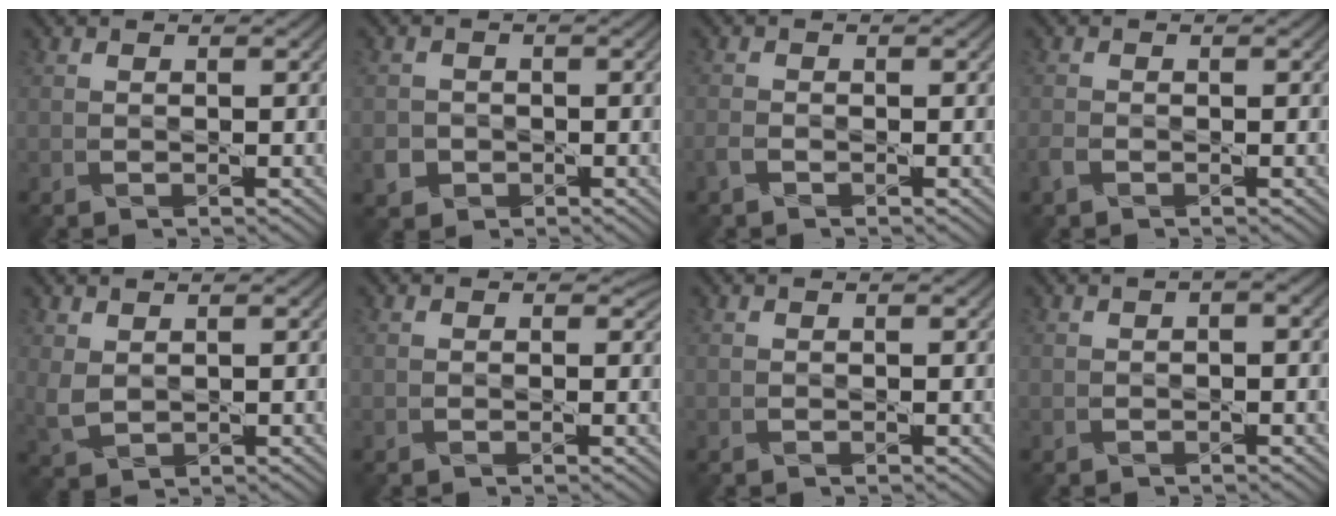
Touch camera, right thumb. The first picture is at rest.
{"total": 2.5, "force": [-1.1, 2.2, 0.5], "torque": [-0.014, -0.004, -0.022]}
{"total": 1.5, "force": [-1.1, 0.8, 0.8], "torque": [-0.025, 0.000, -0.027]}
{"total": 1.7, "force": [-1.0, 0.9, 0.9], "torque": [-0.030, -0.001, -0.025]}
{"total": 3.0, "force": [1.0, 2.0, 2.0], "torque": [-0.056, -0.001, 0.025]}
{"total": 0.5, "force": [0.1, 0.5, 0.0], "torque": [-0.001, -0.004, -0.003]}
{"total": 0.0}
{"total": 1.1, "force": [0.0, 0.5, 1.0], "torque": [-0.019, 0.004, 0.002]}